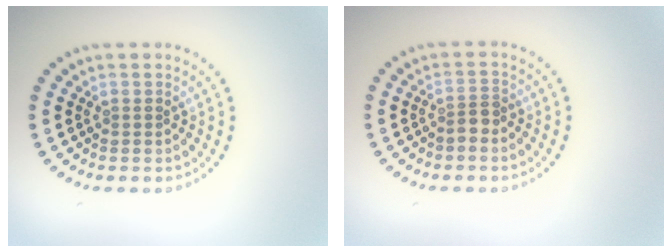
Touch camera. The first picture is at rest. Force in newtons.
{"total": 1.6, "press": 1.3, "slide": 1.1}